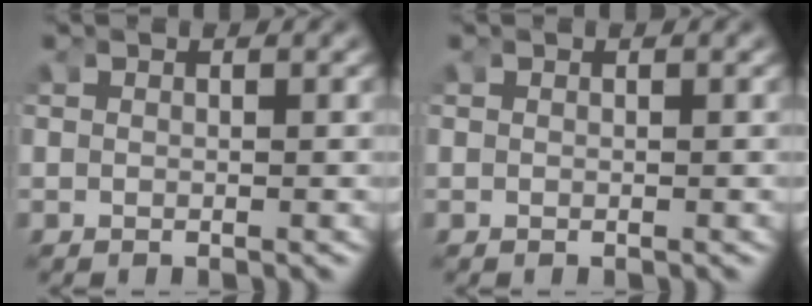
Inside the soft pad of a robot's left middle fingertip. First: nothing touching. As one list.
[{"total": 0.0}]